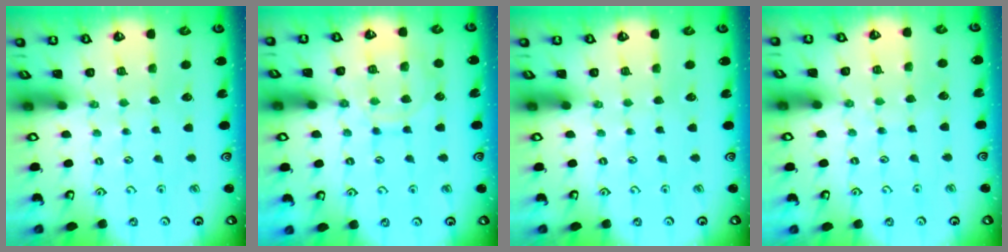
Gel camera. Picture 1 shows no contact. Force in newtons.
{"total": 11.7, "press": 11.7, "slide": 1.1}
{"total": 0.0}
{"total": 2.6, "press": 2.6, "slide": 0.3}